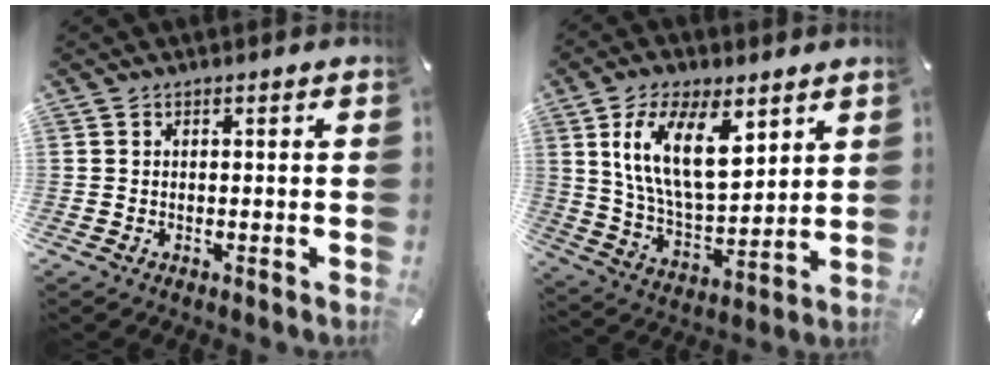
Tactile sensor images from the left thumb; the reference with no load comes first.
{"total": 17.0, "force": [7.8, 8.8, 12.2], "torque": [-0.238, -0.018, 0.137]}